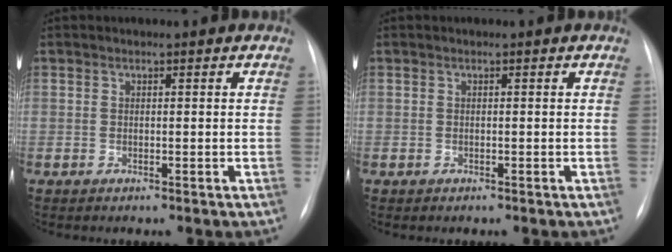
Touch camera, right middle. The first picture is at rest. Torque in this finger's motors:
{"motor_torque": [-0.39, -0.03, 0.01, 0.00]}